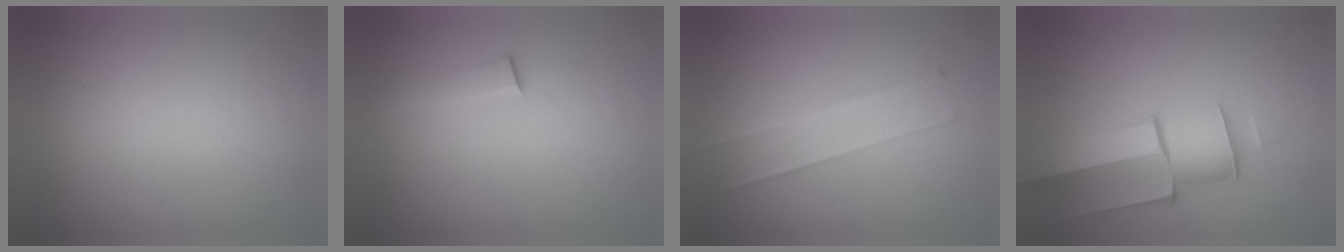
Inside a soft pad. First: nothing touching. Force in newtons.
{"total": 1.5}
{"total": 2.3}
{"total": 5.8}